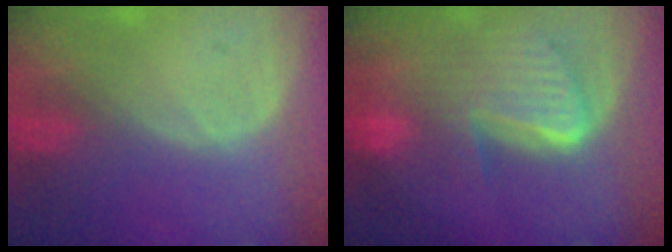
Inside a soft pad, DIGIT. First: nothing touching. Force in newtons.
{"total": 9.9, "press": 8.5, "slide": 5.0}